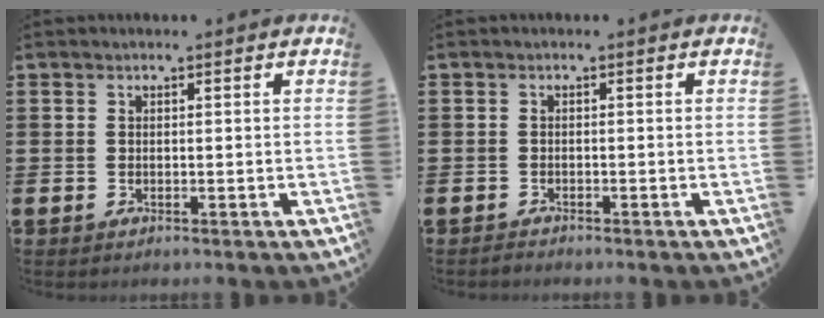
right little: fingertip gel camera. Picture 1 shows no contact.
{"total": 0.6, "force": [-0.6, 0.1, 0.0], "torque": [-0.003, -0.002, -0.013]}